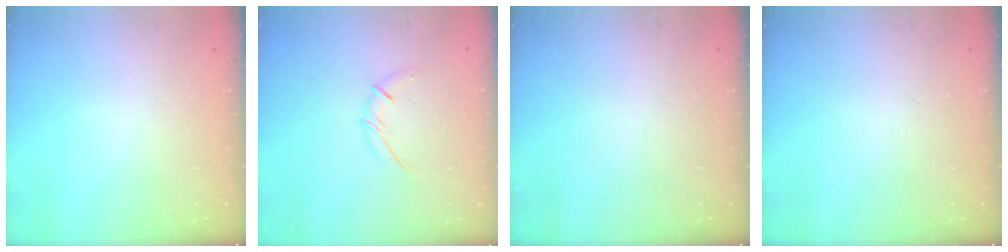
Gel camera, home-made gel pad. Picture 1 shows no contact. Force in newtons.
{"total": 6.1, "press": 6.0, "slide": 1.1}
{"total": 0.0}
{"total": 0.0}